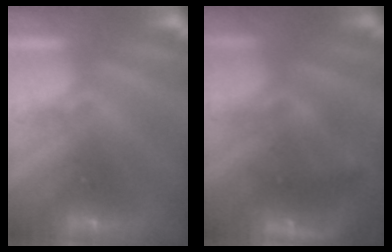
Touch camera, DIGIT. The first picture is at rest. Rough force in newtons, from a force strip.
{"total": 9.0}